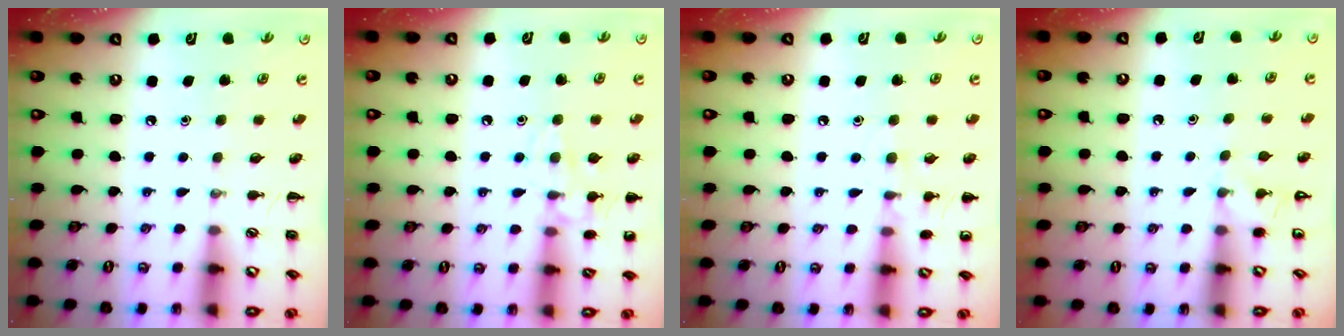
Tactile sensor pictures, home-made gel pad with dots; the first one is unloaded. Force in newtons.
{"total": 9.7, "press": 9.7, "slide": 1.3}
{"total": 7.3, "press": 6.9, "slide": 2.3}
{"total": 3.7, "press": 3.4, "slide": 1.4}